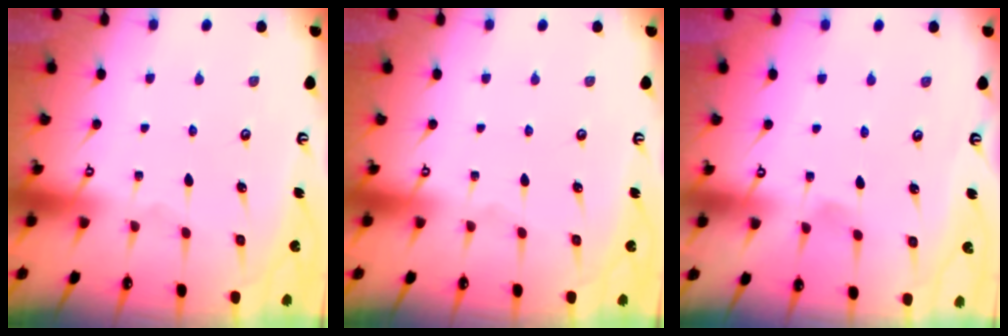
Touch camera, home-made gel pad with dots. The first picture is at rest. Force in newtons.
{"total": 0.0}
{"total": 3.3, "press": 3.3, "slide": 0.5}